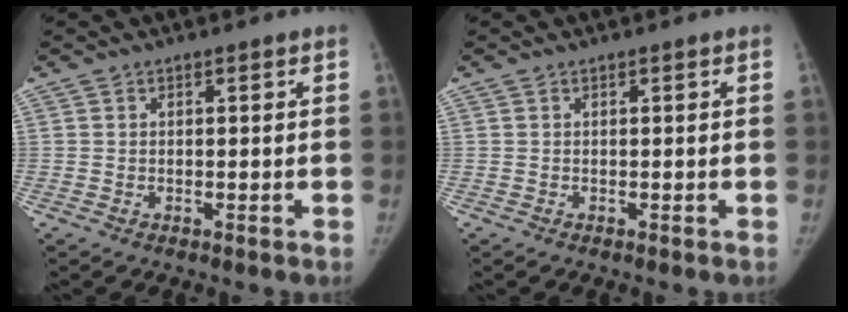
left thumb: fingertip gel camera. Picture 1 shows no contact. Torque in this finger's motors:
{"motor_torque": [0.01, 0.00, 0.11, 0.04, 0.02]}